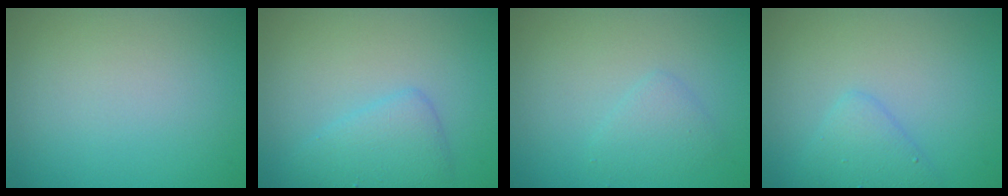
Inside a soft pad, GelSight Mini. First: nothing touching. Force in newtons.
{"total": 2.8, "press": 2.8, "slide": 0.3}
{"total": 1.6, "press": 1.6, "slide": 0.1}
{"total": 2.0, "press": 2.0, "slide": 0.1}